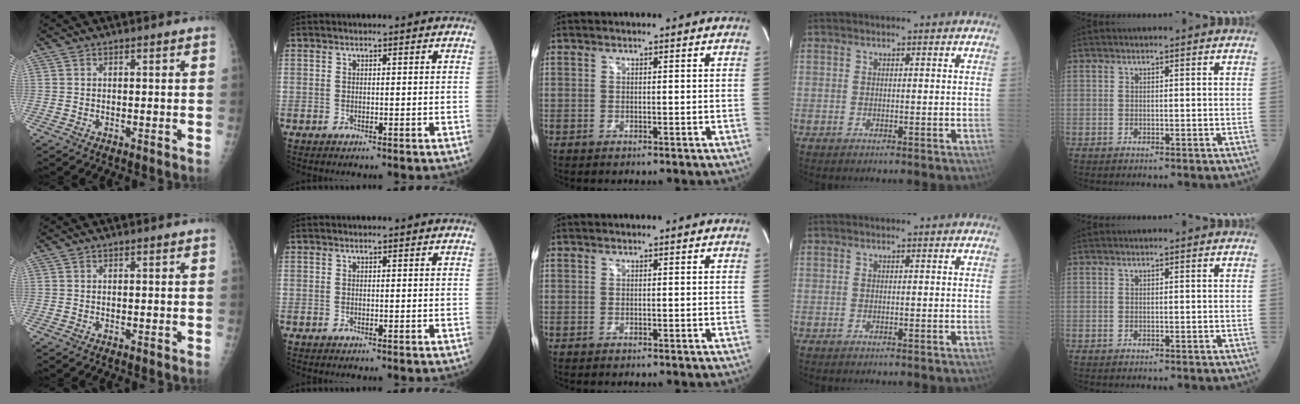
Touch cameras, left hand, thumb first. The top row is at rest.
{}